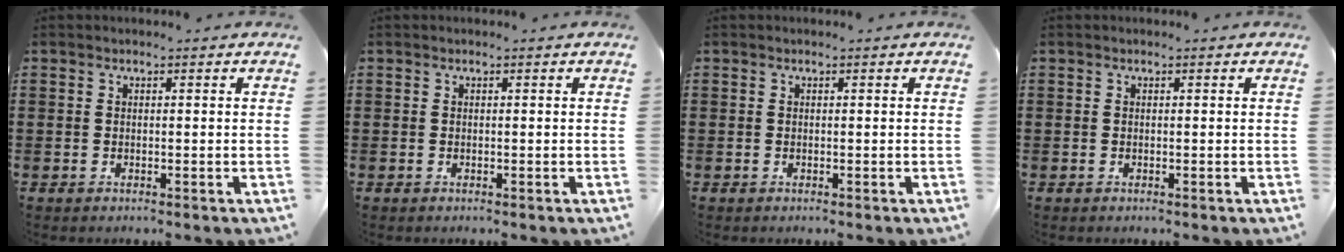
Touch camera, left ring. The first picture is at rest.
{"total": 0.0}
{"total": 0.0}
{"total": 0.0}